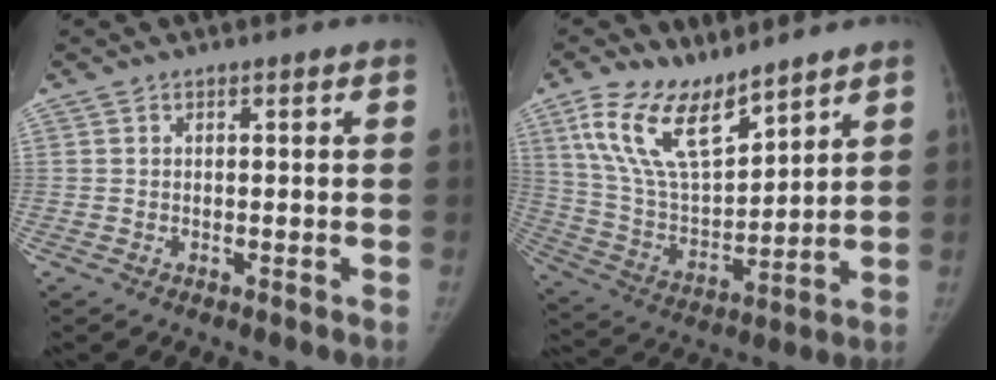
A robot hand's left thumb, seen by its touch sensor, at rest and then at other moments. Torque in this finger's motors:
{"motor_torque": [1.64, 1.76, 1.05, -1.36, 0.37]}